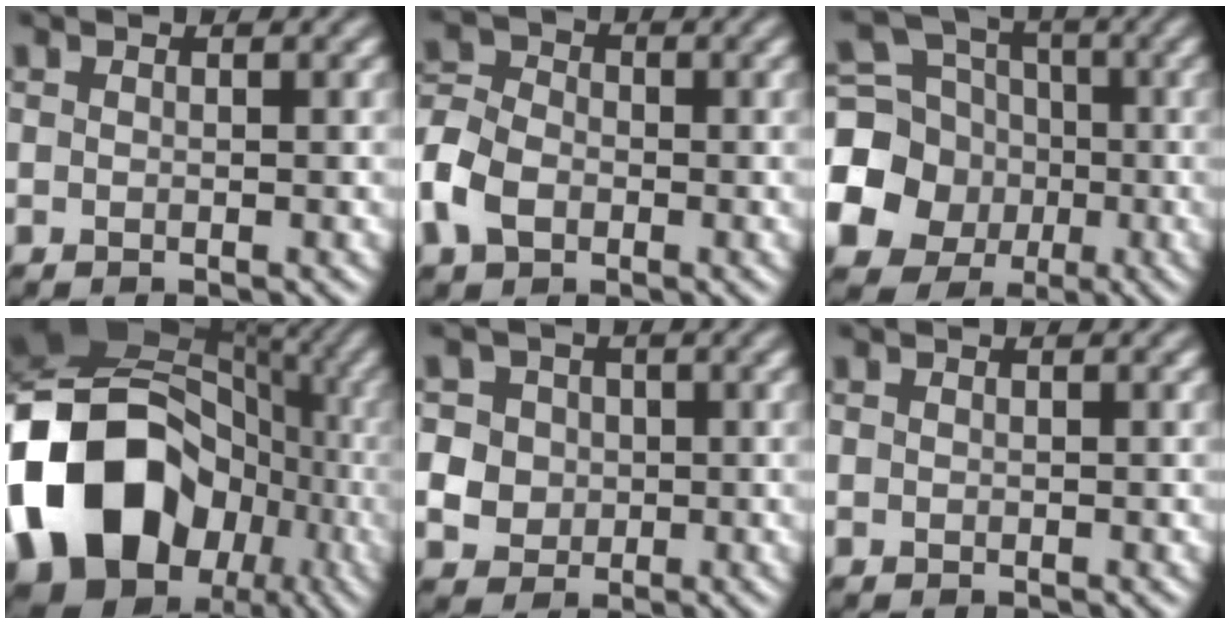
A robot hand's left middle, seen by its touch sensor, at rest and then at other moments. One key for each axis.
{"total": 5.6, "fx": -2.1, "fy": 4.1, "fz": 3.2, "tx": -0.076, "ty": 0.003, "tz": -0.056}
{"total": 12.2, "fx": -2.6, "fy": 11.0, "fz": 4.5, "tx": -0.131, "ty": -0.020, "tz": -0.064}
{"total": 20.5, "fx": -4.3, "fy": 16.3, "fz": 11.7, "tx": -0.232, "ty": 0.011, "tz": -0.080}
{"total": 7.3, "fx": 1.0, "fy": 6.7, "fz": 2.6, "tx": -0.058, "ty": 0.031, "tz": 0.000}
{"total": 0.0}